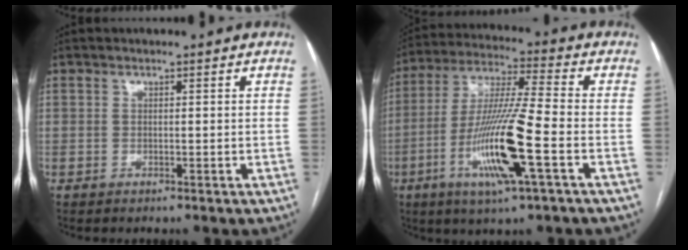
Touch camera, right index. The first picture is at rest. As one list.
[{"total": 15.4, "force": [-5.1, 0.3, 14.5], "torque": [-0.293, -0.015, -0.099]}]